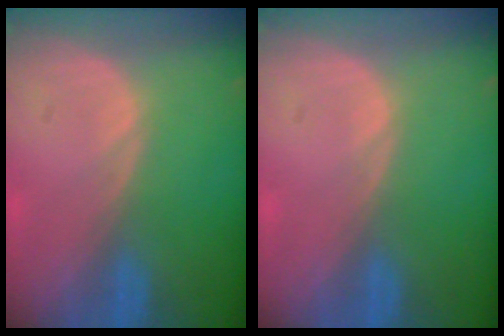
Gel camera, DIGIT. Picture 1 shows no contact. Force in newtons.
{"total": 0.6, "press": 0.1, "slide": 0.6}